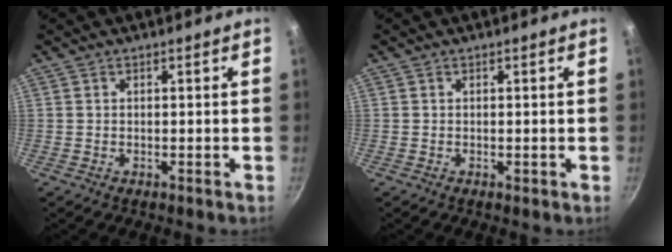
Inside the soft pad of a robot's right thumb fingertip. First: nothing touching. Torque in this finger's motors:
{"motor_torque": [-0.06, -0.01, 0.37, -0.21, 0.03]}